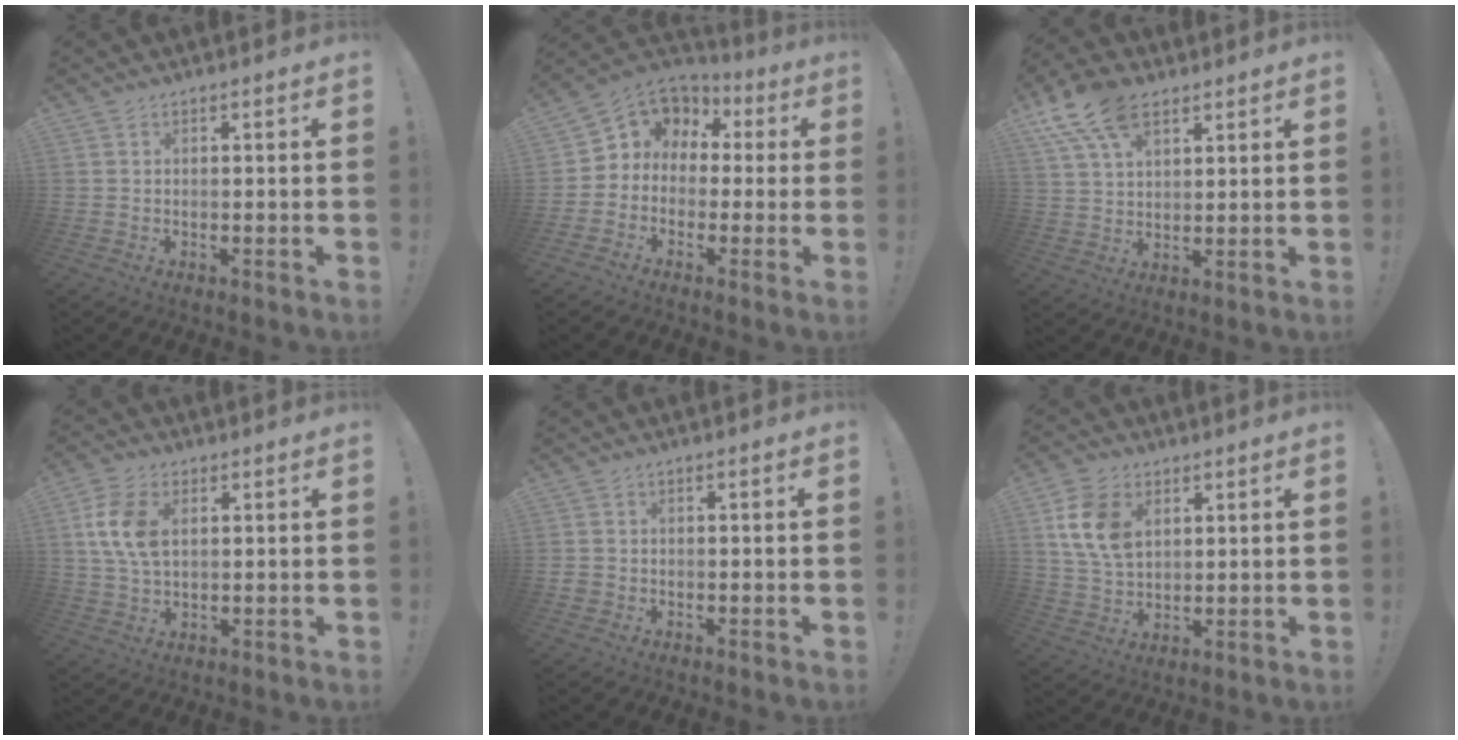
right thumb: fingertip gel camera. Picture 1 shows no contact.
{"total": 6.9, "force": [0.3, 6.5, 2.3], "torque": [-0.036, -0.002, 0.012]}
{"total": 13.4, "force": [7.8, 7.4, 8.0], "torque": [-0.154, -0.025, 0.146]}
{"total": 10.8, "force": [2.6, 7.0, 7.7], "torque": [-0.140, 0.001, 0.048]}
{"total": 1.6, "force": [-0.5, 1.4, 0.6], "torque": [-0.009, 0.004, -0.009]}
{"total": 13.3, "force": [4.7, 9.4, 8.2], "torque": [-0.142, -0.007, 0.093]}